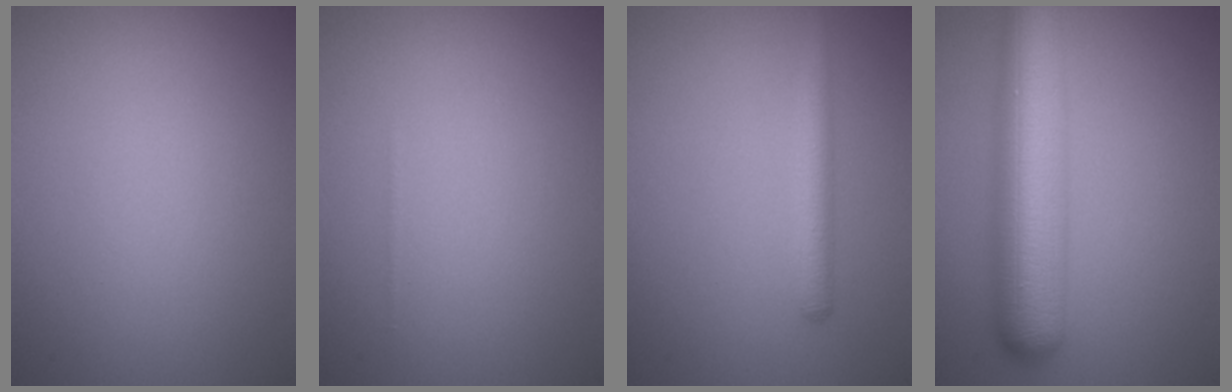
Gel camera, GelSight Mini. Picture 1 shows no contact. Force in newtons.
{"total": 0.0}
{"total": 2.2, "press": 2.2, "slide": 0.1}
{"total": 9.5, "press": 9.5, "slide": 0.2}